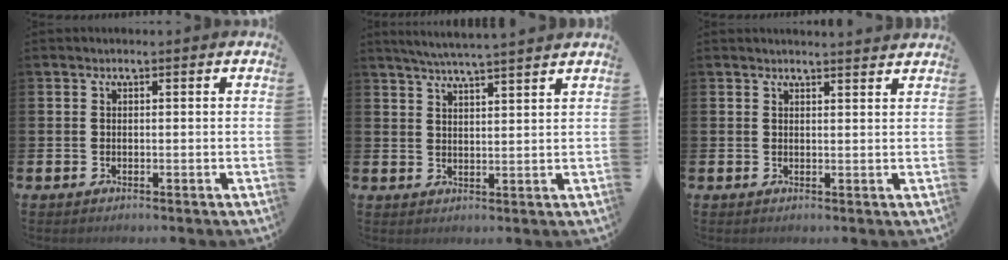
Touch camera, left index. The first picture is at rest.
{"total": 4.7, "force": [4.6, -0.7, 1.0], "torque": [-0.036, -0.018, 0.082]}
{"total": 1.7, "force": [1.7, -0.1, -0.1], "torque": [0.011, -0.014, 0.030]}